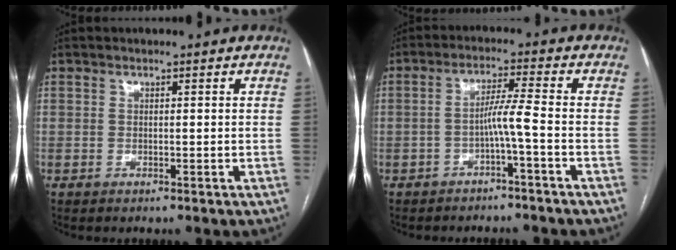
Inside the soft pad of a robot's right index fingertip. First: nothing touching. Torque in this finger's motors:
{"motor_torque": [0.65, -0.32, 0.30, 0.07]}